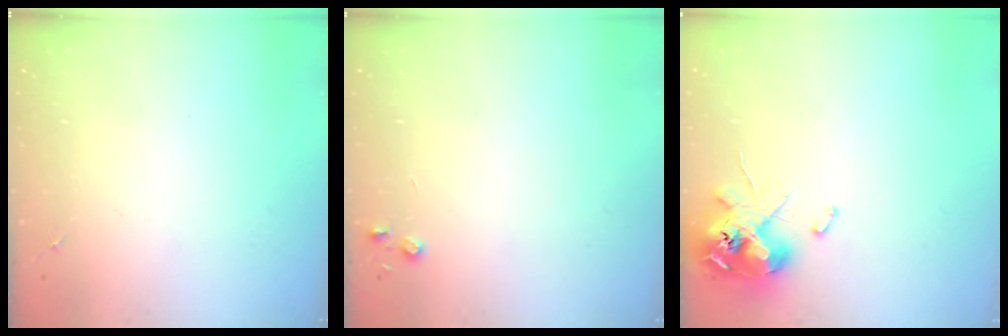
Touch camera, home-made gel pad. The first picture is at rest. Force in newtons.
{"total": 3.8, "press": 3.7, "slide": 0.5}
{"total": 12.1, "press": 11.9, "slide": 2.2}